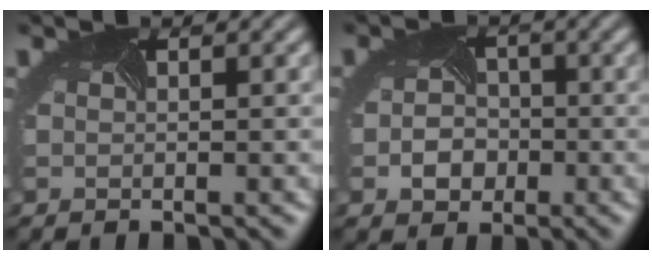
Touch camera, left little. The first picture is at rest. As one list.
[{"total": 3.4, "force": [-1.3, 2.7, 1.6], "torque": [-0.027, -0.003, -0.015]}]